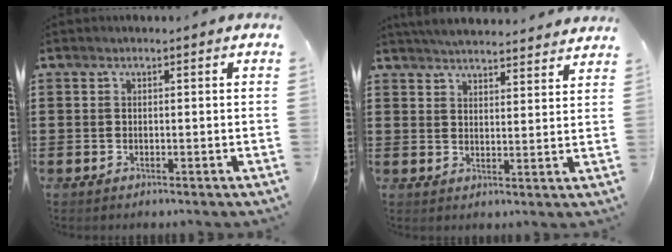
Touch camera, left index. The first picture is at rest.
{"total": 4.4, "force": [4.3, -0.2, 0.6], "torque": [-0.025, -0.021, 0.078]}